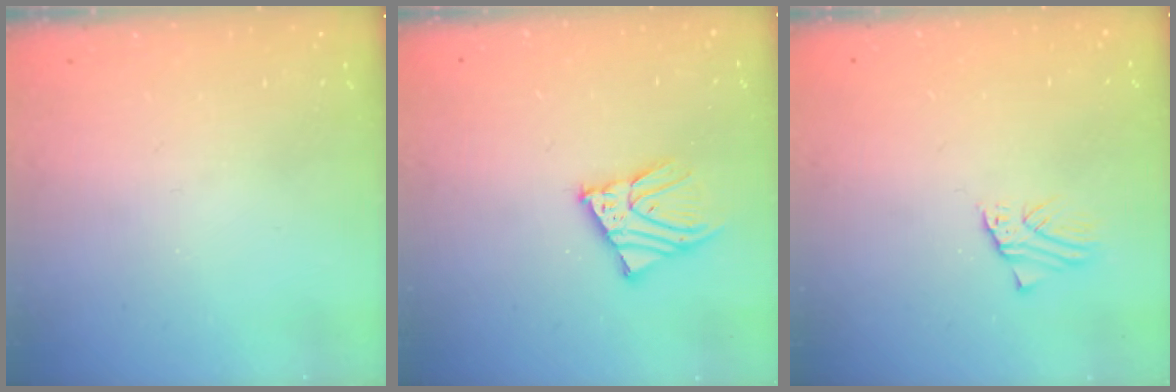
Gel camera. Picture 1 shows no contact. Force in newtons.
{"total": 7.4, "press": 7.4, "slide": 0.8}
{"total": 1.7, "press": 1.6, "slide": 0.2}